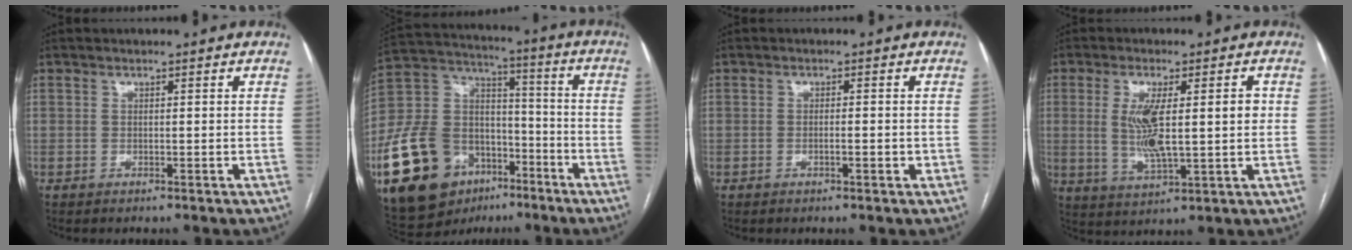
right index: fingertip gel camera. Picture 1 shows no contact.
{"total": 20.4, "force": [-10.1, 13.5, 11.6], "torque": [-0.234, 0.048, -0.168]}
{"total": 1.8, "force": [-0.6, 0.3, 1.6], "torque": [-0.029, 0.001, -0.010]}
{"total": 9.6, "force": [0.9, 2.4, 9.3], "torque": [-0.171, 0.006, 0.020]}